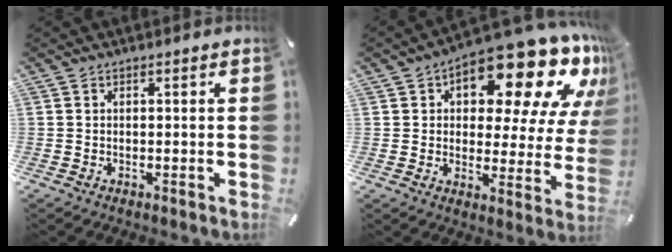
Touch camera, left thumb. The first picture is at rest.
{"total": 20.6, "force": [13.6, 8.9, 12.7], "torque": [-0.165, -0.106, 0.223]}